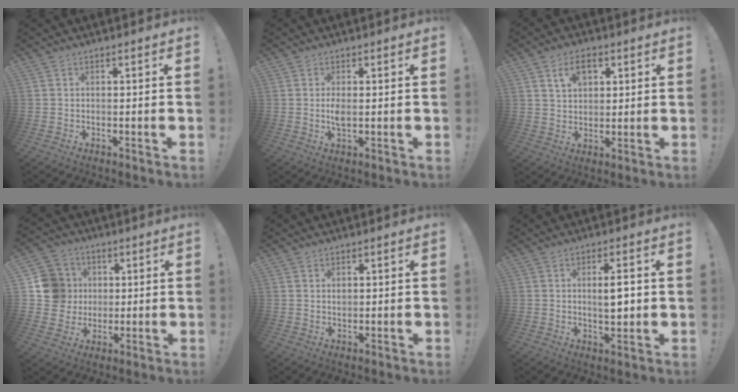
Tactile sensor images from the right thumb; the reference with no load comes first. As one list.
[{"total": 3.2, "force": [0.3, 1.5, 2.9], "torque": [-0.045, -0.002, 0.003]}, {"total": 7.6, "force": [3.7, 5.0, 4.4], "torque": [-0.067, -0.001, 0.066]}, {"total": 12.5, "force": [1.9, 11.8, 3.7], "torque": [-0.049, 0.000, 0.044]}, {"total": 1.1, "force": [0.6, 0.8, 0.4], "torque": [0.005, -0.005, 0.008]}, {"total": 5.4, "force": [0.5, 1.6, 5.2], "torque": [-0.074, -0.007, 0.002]}]